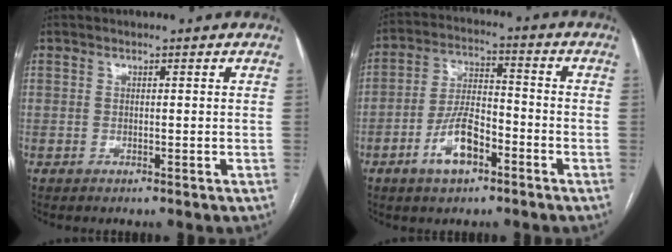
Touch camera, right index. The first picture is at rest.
{"total": 8.7, "force": [-4.2, 3.6, 6.7], "torque": [-0.139, 0.010, -0.076]}